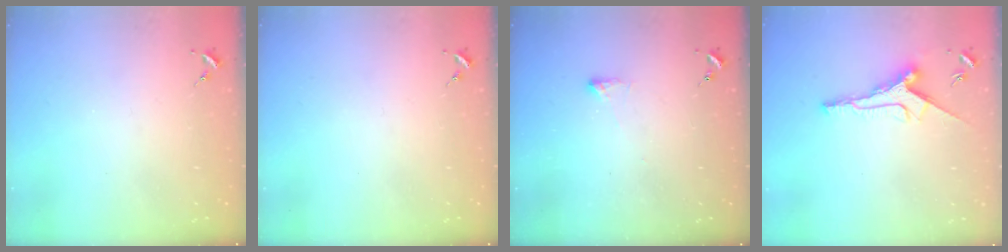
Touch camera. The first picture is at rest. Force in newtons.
{"total": 0.0}
{"total": 2.9, "press": 2.8, "slide": 0.5}
{"total": 10.0, "press": 10.0, "slide": 0.3}